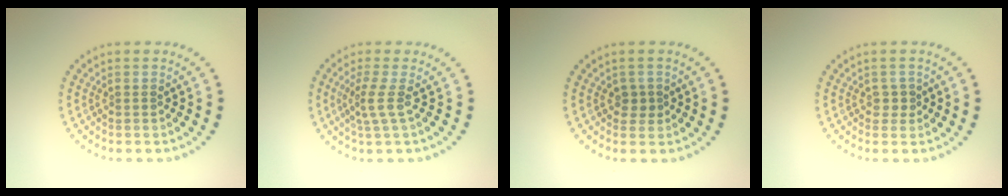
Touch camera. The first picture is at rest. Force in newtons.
{"total": 2.0, "press": 1.4, "slide": 1.5}
{"total": 1.3, "press": 1.1, "slide": 0.7}
{"total": 1.1, "press": 0.9, "slide": 0.5}